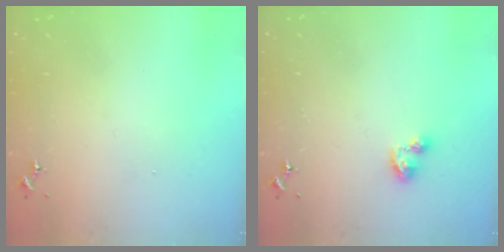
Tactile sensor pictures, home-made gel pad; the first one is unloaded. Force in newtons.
{"total": 3.3, "press": 3.2, "slide": 0.4}